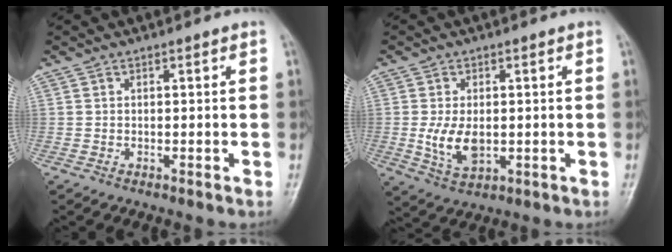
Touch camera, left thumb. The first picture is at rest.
{"total": 6.7, "force": [-0.3, 4.0, 5.4], "torque": [-0.097, -0.013, 0.003]}